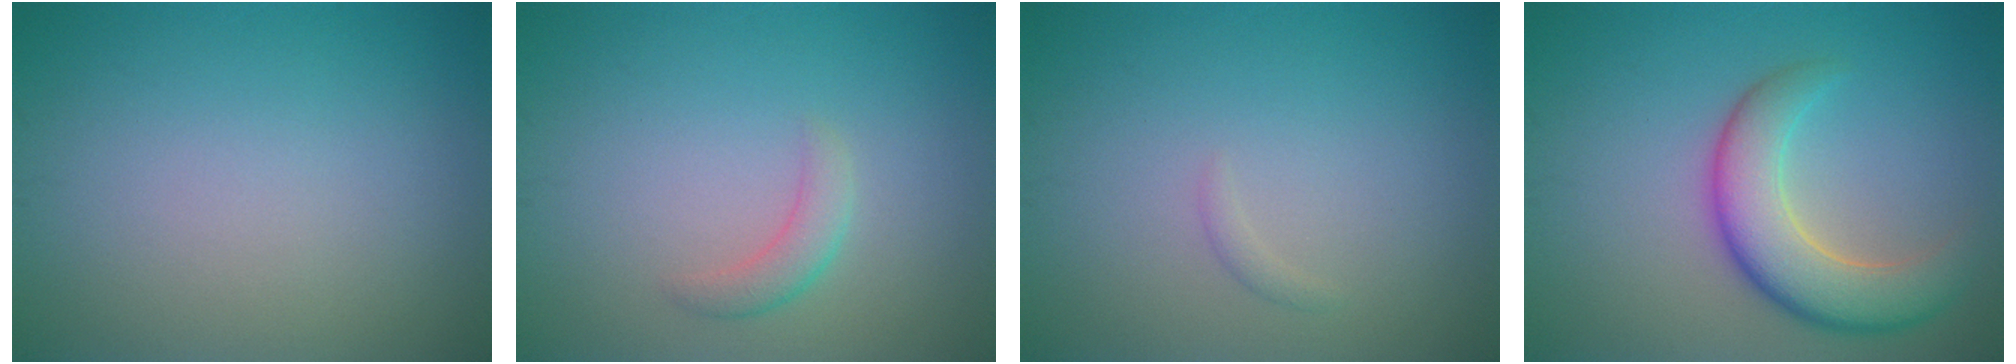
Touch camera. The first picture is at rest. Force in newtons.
{"total": 1.7, "press": 1.7, "slide": 0.1}
{"total": 0.6, "press": 0.6, "slide": 0.1}
{"total": 6.0, "press": 6.0, "slide": 0.4}